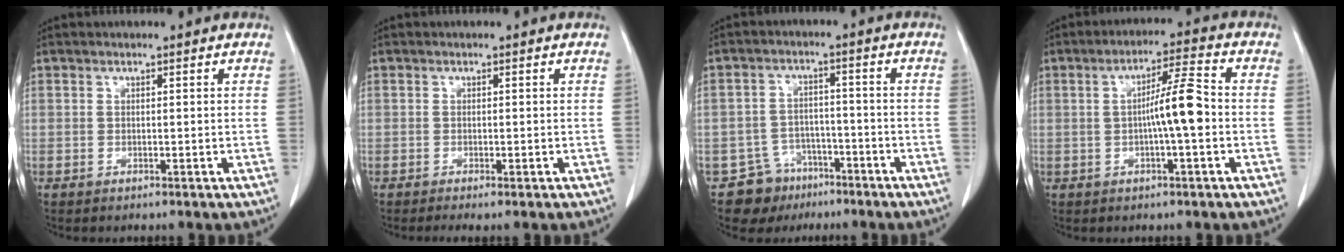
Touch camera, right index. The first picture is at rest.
{"total": 1.7, "force": [-1.1, 0.0, 1.2], "torque": [-0.016, -0.006, -0.016]}
{"total": 7.0, "force": [-4.6, 5.3, 0.0], "torque": [0.010, 0.018, -0.070]}
{"total": 6.9, "force": [-0.7, 0.2, 6.8], "torque": [-0.115, 0.012, -0.014]}